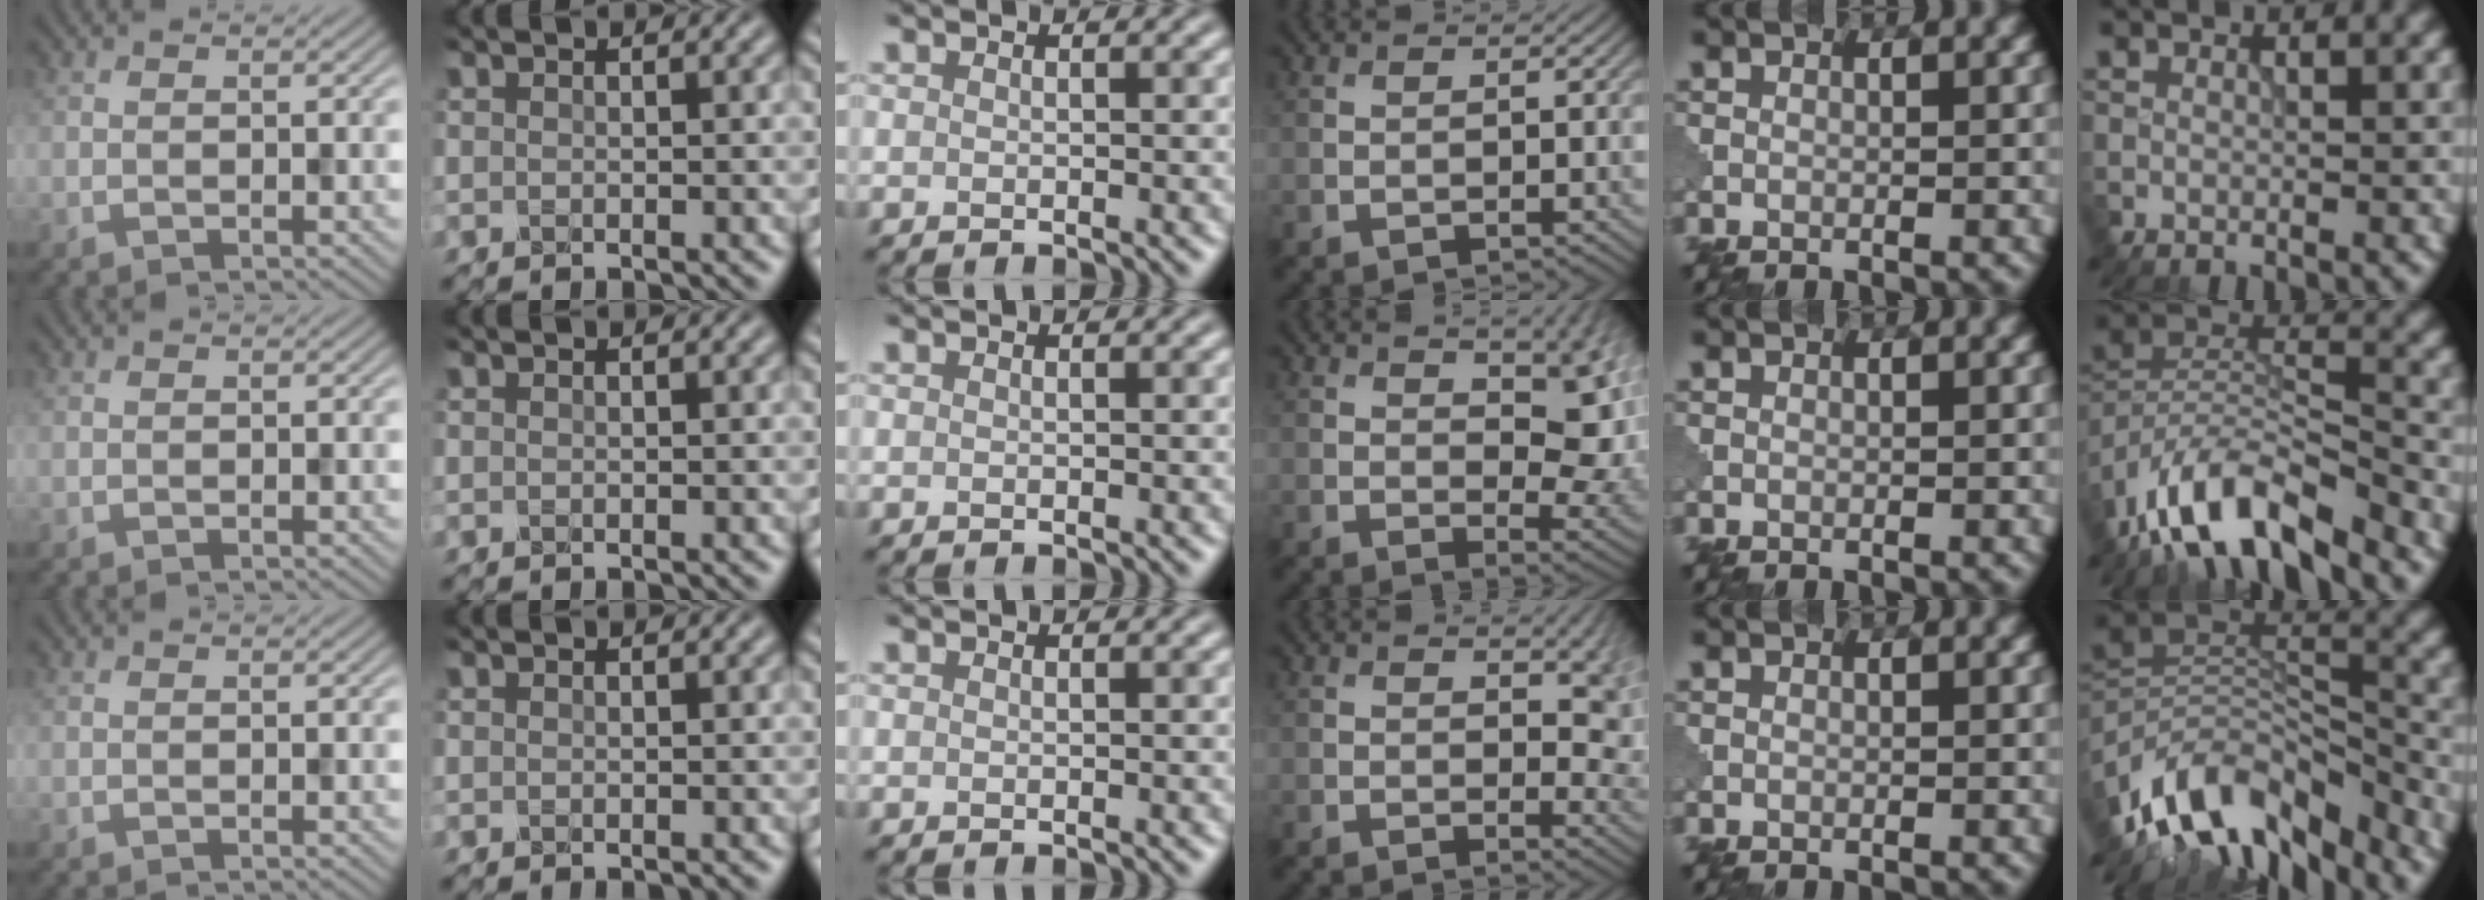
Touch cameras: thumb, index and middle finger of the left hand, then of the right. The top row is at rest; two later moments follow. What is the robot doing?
{"motion": "shake", "object": "medicine bottle"}